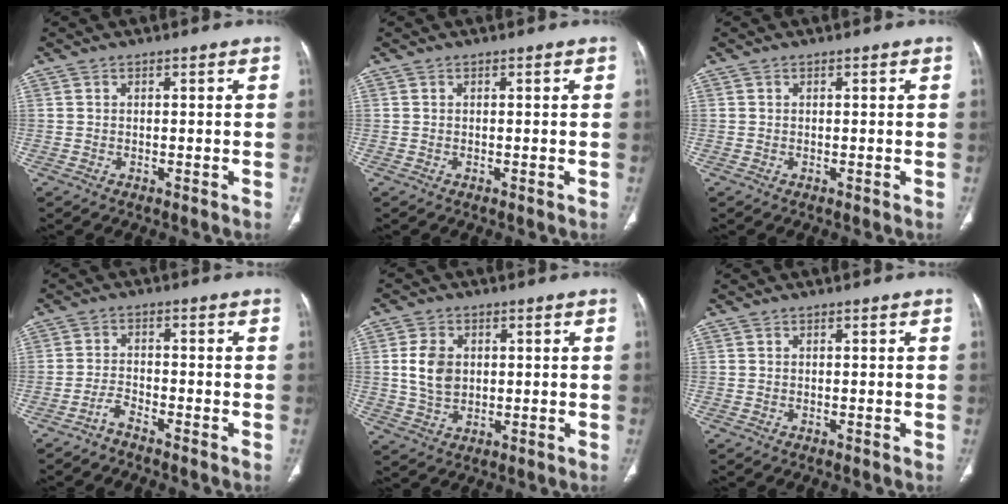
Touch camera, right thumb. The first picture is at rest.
{"total": 0.0}
{"total": 0.0}
{"total": 2.4, "force": [-2.3, 0.3, 0.9], "torque": [-0.021, 0.014, -0.048]}
{"total": 7.1, "force": [1.0, 5.2, 4.7], "torque": [-0.073, -0.003, 0.023]}
{"total": 0.0}